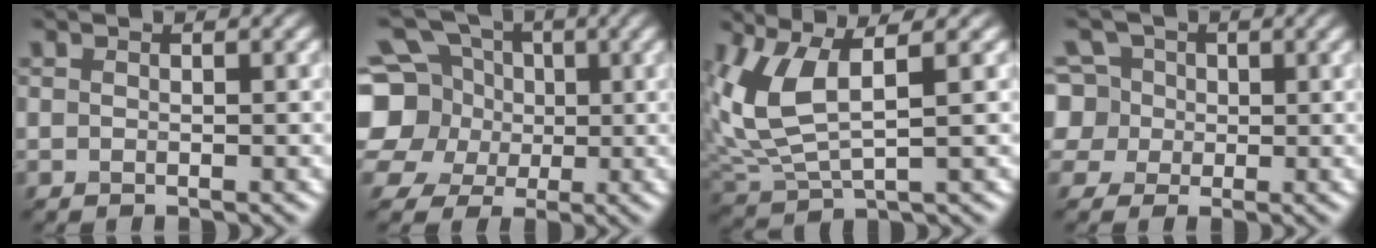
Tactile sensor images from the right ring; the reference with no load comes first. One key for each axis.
{"total": 11.2, "fx": 1.9, "fy": 9.7, "fz": 5.2, "tx": -0.131, "ty": 0.033, "tz": -0.001}
{"total": 6.8, "fx": 2.2, "fy": 2.8, "fz": 5.8, "tx": -0.151, "ty": -0.003, "tz": 0.048}
{"total": 6.4, "fx": 1.5, "fy": 5.7, "fz": 2.3, "tx": -0.055, "ty": 0.037, "tz": 0.007}